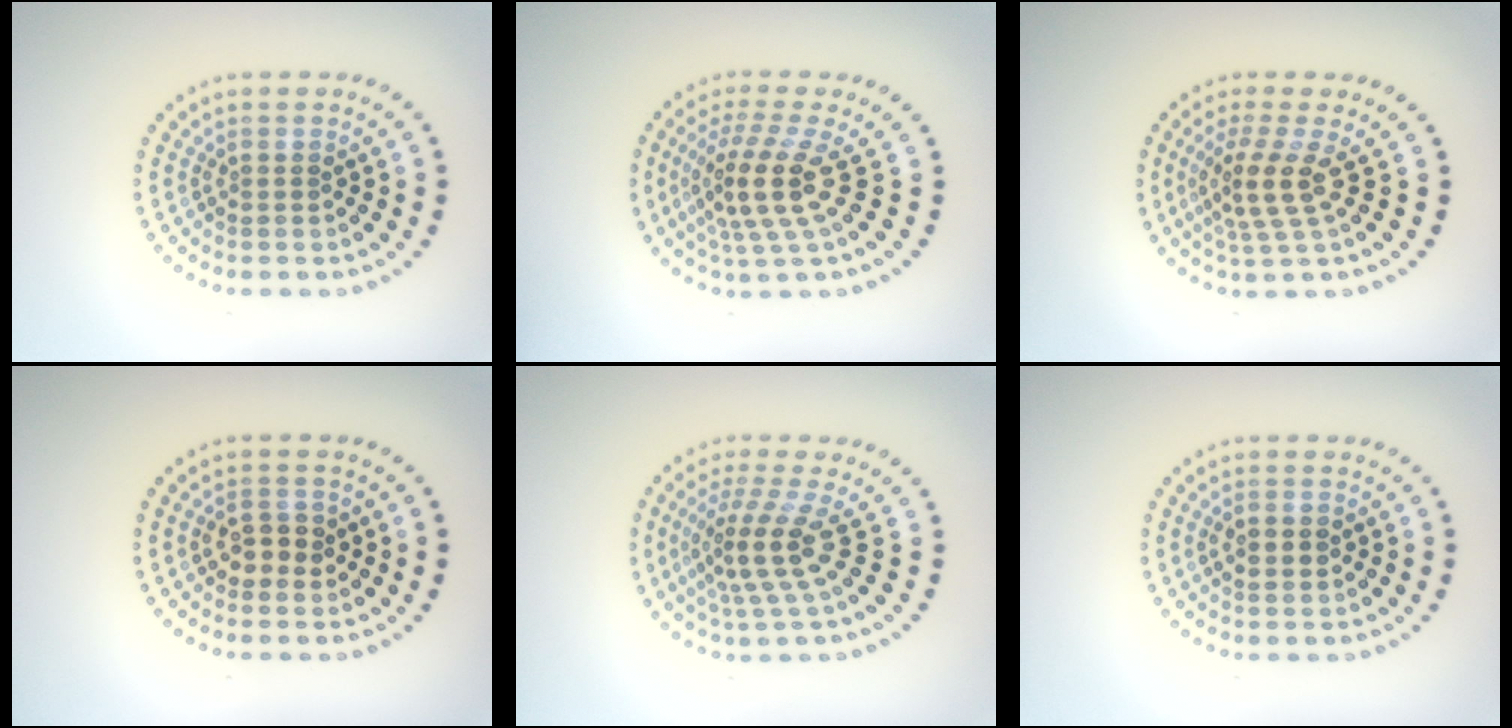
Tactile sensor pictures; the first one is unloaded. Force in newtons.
{"total": 4.5, "press": 3.4, "slide": 3.0}
{"total": 3.4, "press": 2.6, "slide": 2.2}
{"total": 2.2, "press": 2.2, "slide": 0.3}
{"total": 4.4, "press": 2.9, "slide": 3.2}
{"total": 2.2, "press": 2.2, "slide": 0.2}